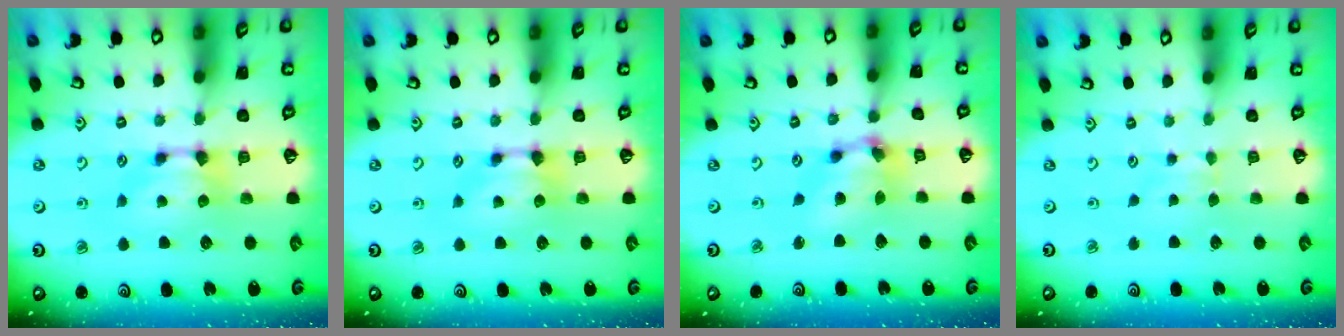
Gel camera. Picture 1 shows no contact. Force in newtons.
{"total": 0.6, "press": 0.1, "slide": 0.6}
{"total": 6.7, "press": 6.3, "slide": 2.2}
{"total": 2.8, "press": 2.8, "slide": 0.4}